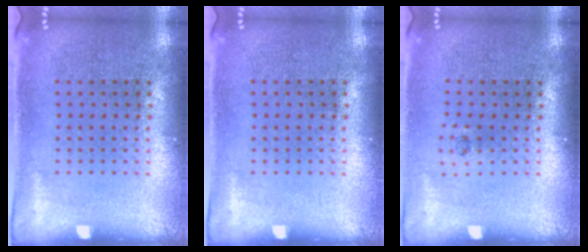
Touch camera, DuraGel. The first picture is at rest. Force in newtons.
{"total": 0.0}
{"total": 0.5, "press": 0.2, "slide": 0.4}